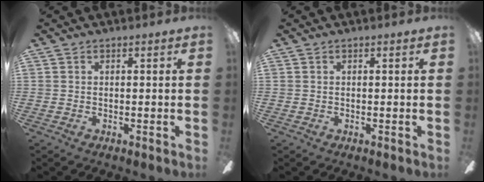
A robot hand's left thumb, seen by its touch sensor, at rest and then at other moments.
{"total": 0.0}